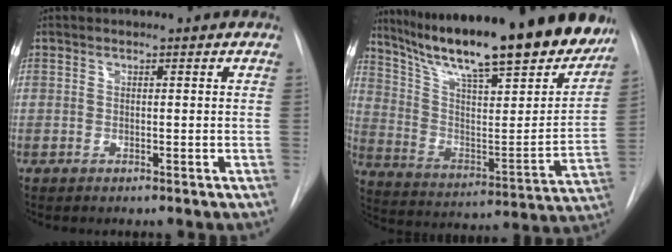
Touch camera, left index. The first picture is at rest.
{"total": 28.1, "force": [23.1, 4.7, 15.4], "torque": [-0.251, -0.040, 0.333]}